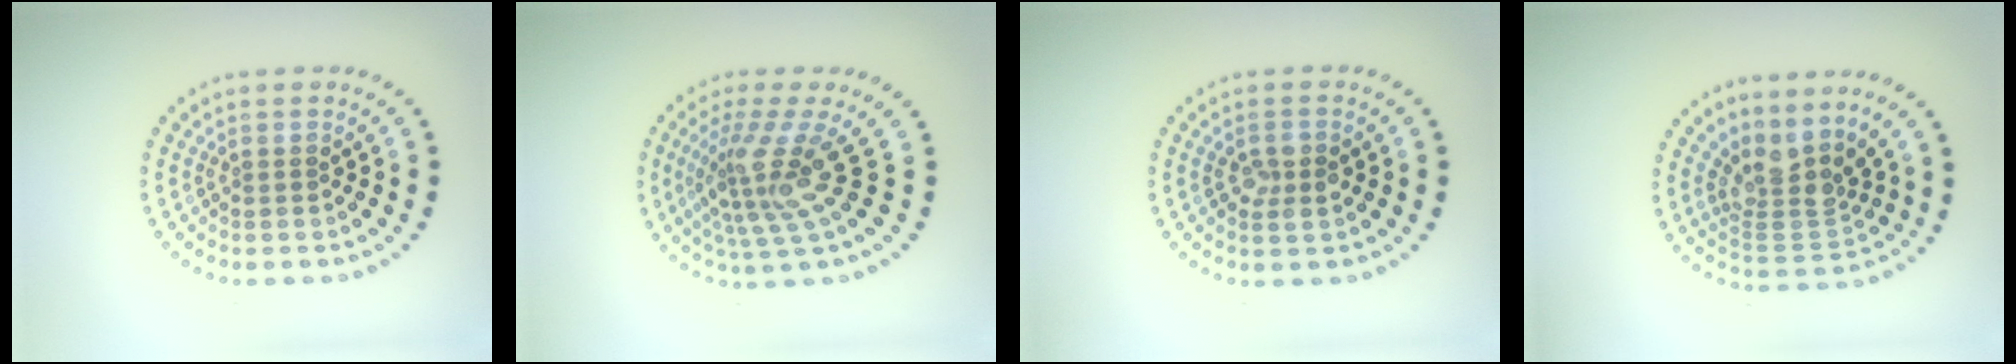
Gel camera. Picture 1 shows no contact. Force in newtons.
{"total": 4.7, "press": 3.0, "slide": 3.6}
{"total": 2.0, "press": 2.0, "slide": 0.2}
{"total": 3.6, "press": 2.4, "slide": 2.6}